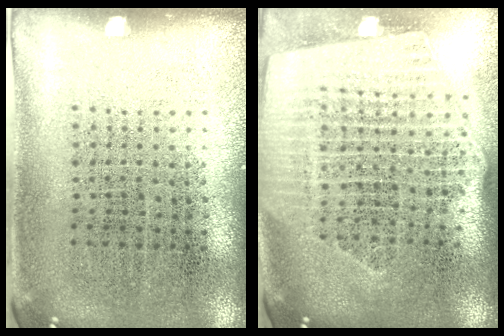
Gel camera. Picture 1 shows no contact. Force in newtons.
{"total": 2.4, "press": 2.2, "slide": 1.2}